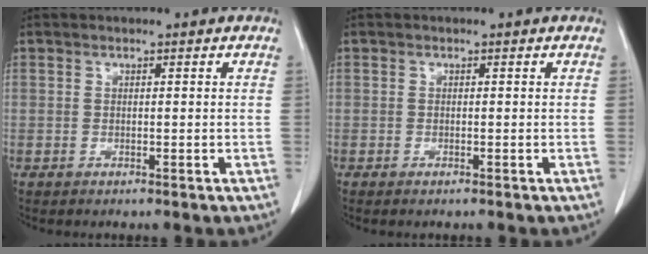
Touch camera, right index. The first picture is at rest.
{"total": 1.0, "force": [-0.5, 0.5, 0.7], "torque": [-0.017, -0.001, -0.004]}